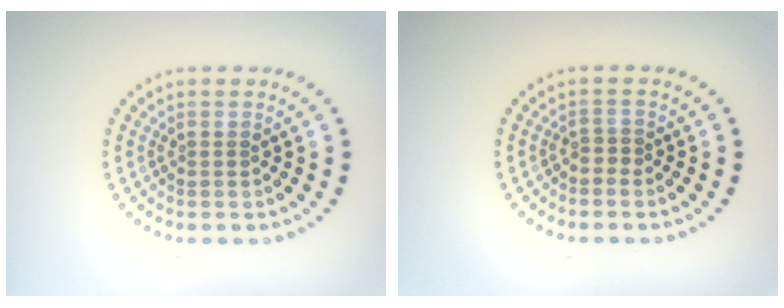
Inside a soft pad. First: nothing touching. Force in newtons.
{"total": 0.8, "press": 0.4, "slide": 0.7}